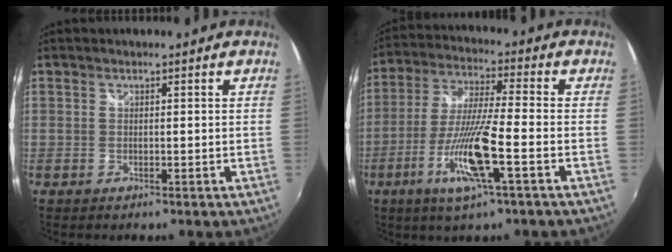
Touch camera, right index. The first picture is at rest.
{"total": 13.2, "force": [-5.3, 0.7, 12.1], "torque": [-0.254, -0.014, -0.102]}